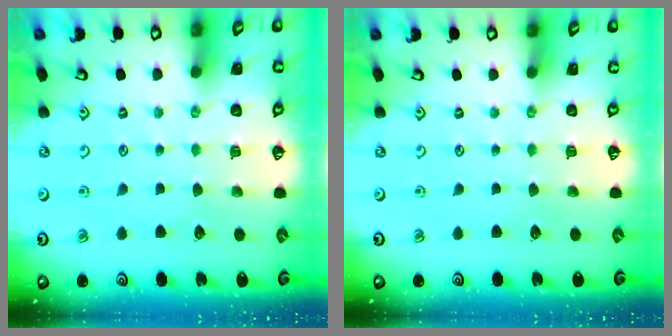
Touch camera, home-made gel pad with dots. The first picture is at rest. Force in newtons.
{"total": 0.0}